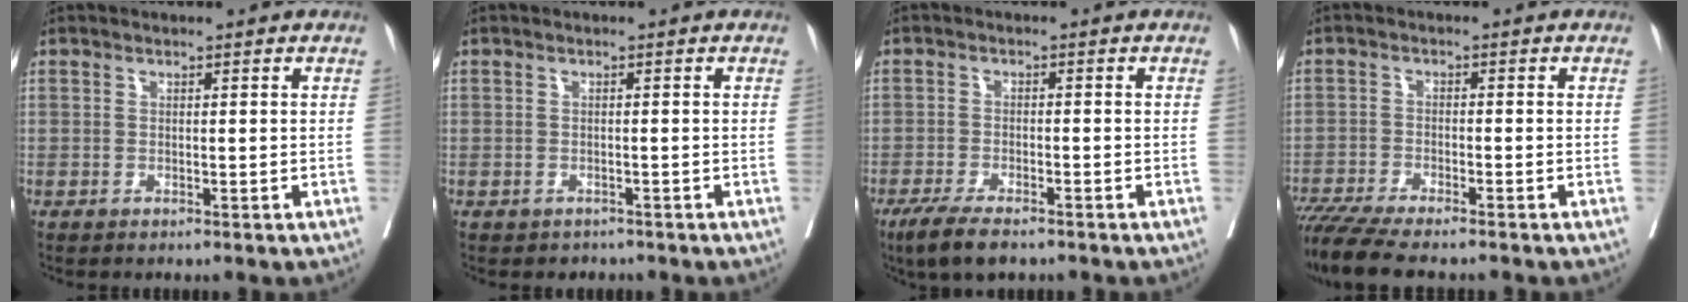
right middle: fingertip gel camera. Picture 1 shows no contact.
{"total": 1.6, "force": [-1.3, 1.0, -0.1], "torque": [-0.005, 0.001, -0.021]}
{"total": 6.5, "force": [-4.8, 1.6, 4.1], "torque": [-0.071, -0.012, -0.081]}
{"total": 9.4, "force": [-8.1, 0.8, 4.7], "torque": [-0.072, -0.017, -0.133]}